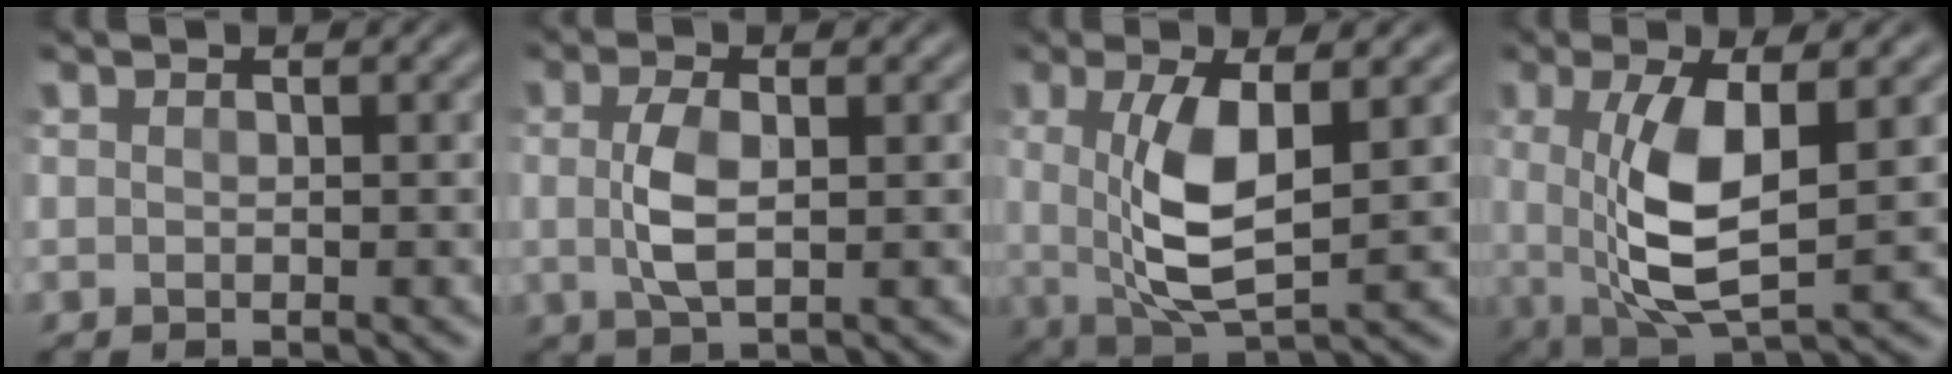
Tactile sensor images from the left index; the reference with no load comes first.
{"total": 3.2, "force": [-0.1, 1.3, 3.0], "torque": [-0.065, 0.002, -0.002]}
{"total": 6.4, "force": [0.4, 1.9, 6.1], "torque": [-0.129, -0.010, 0.009]}
{"total": 7.4, "force": [0.2, 2.3, 7.0], "torque": [-0.149, -0.010, 0.005]}